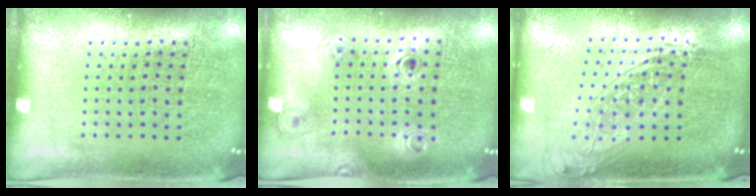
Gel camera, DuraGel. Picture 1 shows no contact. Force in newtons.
{"total": 1.1, "press": 1.0, "slide": 0.4}
{"total": 1.6, "press": 1.3, "slide": 0.9}